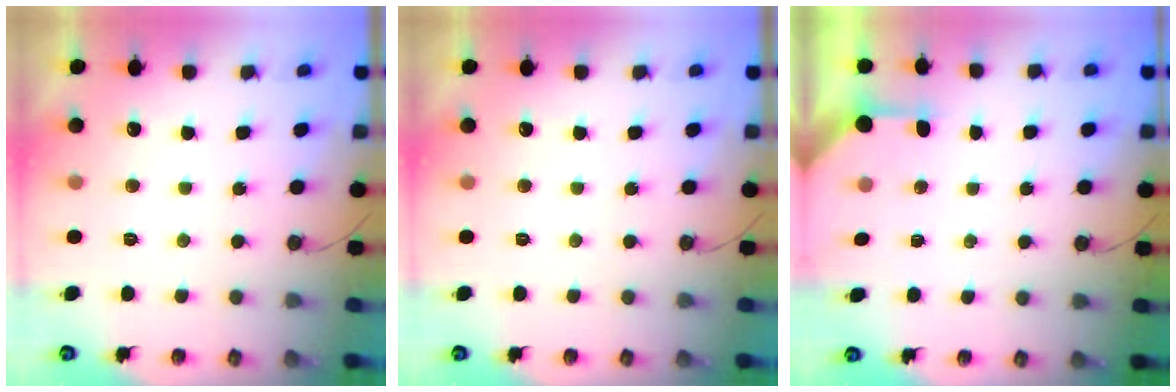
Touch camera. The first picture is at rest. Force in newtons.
{"total": 0.0}
{"total": 2.6, "press": 2.5, "slide": 0.3}